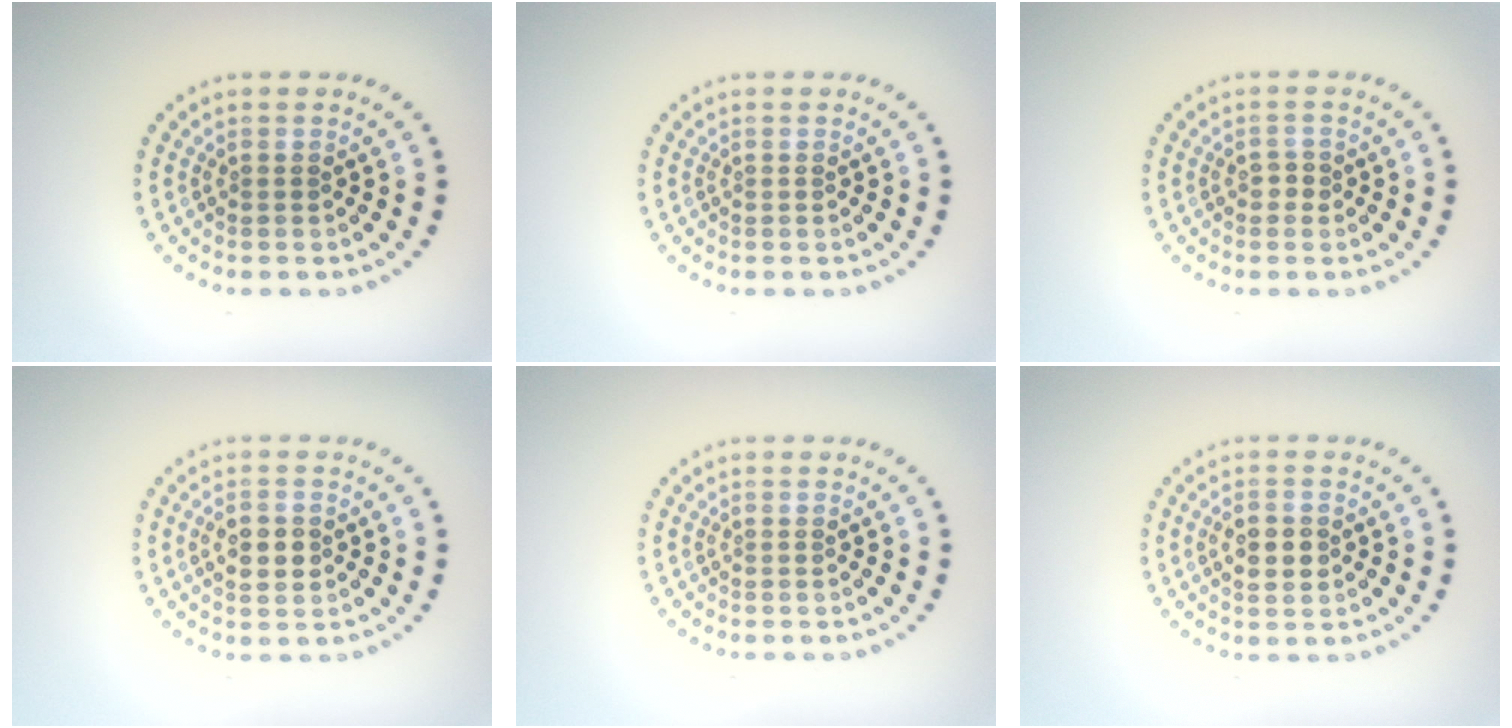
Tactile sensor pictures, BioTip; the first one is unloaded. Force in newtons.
{"total": 0.0}
{"total": 1.0, "press": 1.0, "slide": 0.3}
{"total": 2.7, "press": 2.7, "slide": 0.1}
{"total": 0.0}
{"total": 2.6, "press": 2.6, "slide": 0.2}